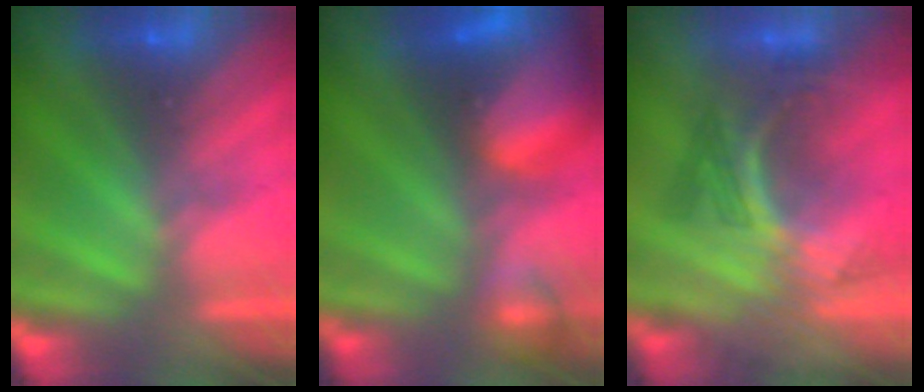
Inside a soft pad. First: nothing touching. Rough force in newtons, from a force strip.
{"total": 6.0}
{"total": 3.0}